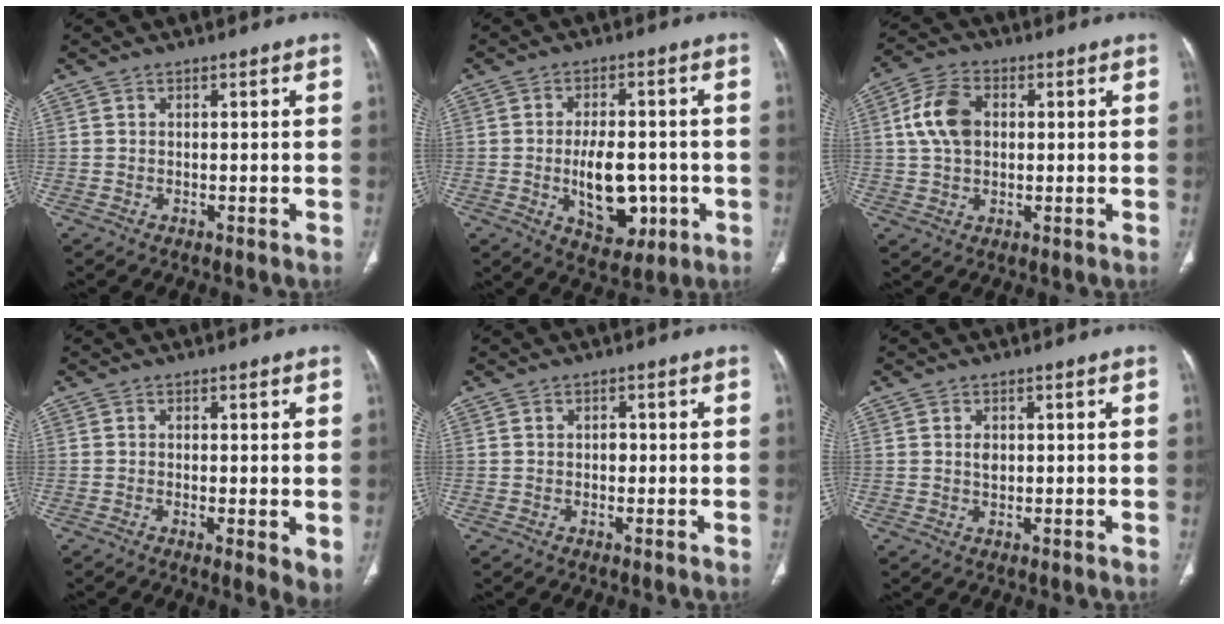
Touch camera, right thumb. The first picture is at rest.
{"total": 11.2, "force": [-2.3, 6.4, 8.9], "torque": [-0.112, 0.008, -0.020]}
{"total": 8.7, "force": [1.3, 5.9, 6.3], "torque": [-0.118, 0.012, 0.022]}
{"total": 4.3, "force": [-0.4, 1.3, 4.1], "torque": [-0.063, -0.014, -0.010]}
{"total": 1.2, "force": [-0.1, 0.9, 0.7], "torque": [-0.006, 0.003, -0.004]}
{"total": 1.7, "force": [0.4, 1.2, 1.2], "torque": [-0.016, -0.002, 0.008]}